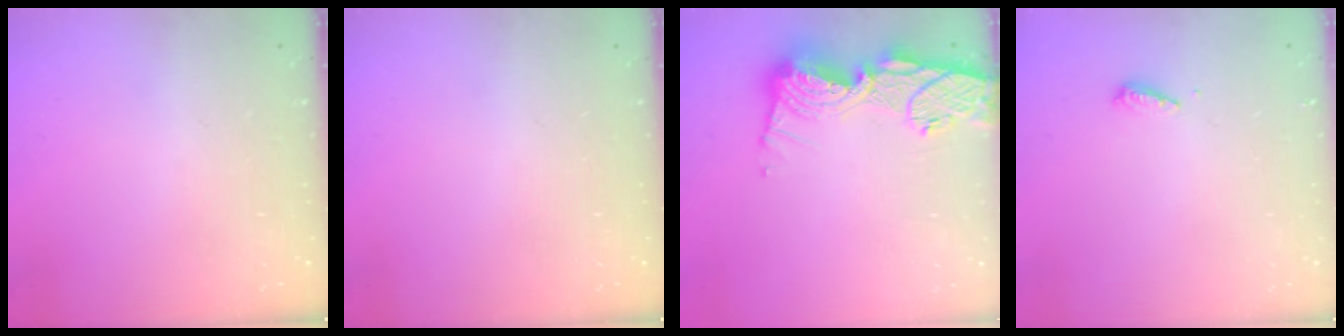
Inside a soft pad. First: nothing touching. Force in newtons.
{"total": 0.0}
{"total": 16.5, "press": 16.4, "slide": 1.6}
{"total": 4.4, "press": 4.4, "slide": 0.4}